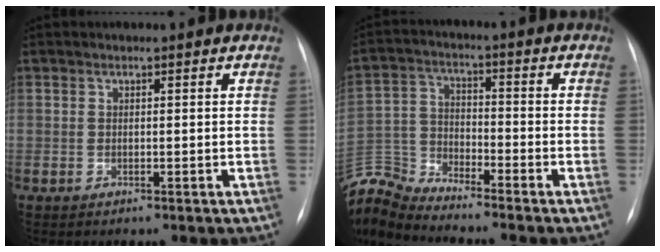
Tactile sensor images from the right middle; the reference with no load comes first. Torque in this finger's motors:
{"motor_torque": [-0.07, -0.41, 0.01, 0.00]}